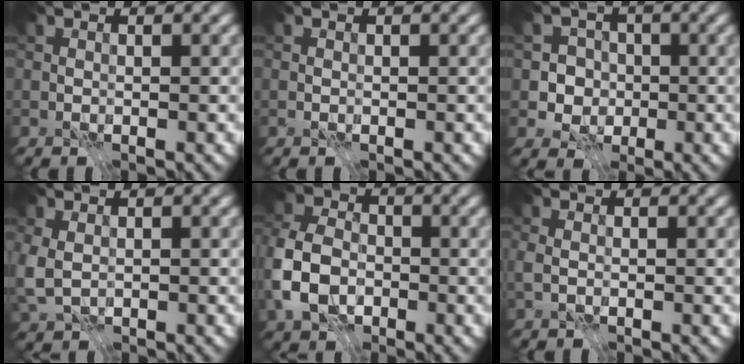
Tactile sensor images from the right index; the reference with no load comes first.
{"total": 0.0}
{"total": 3.5, "force": [-0.7, 3.3, 1.0], "torque": [0.003, 0.005, -0.030]}
{"total": 3.7, "force": [-0.2, 2.7, 2.5], "torque": [-0.073, -0.009, -0.002]}
{"total": 7.4, "force": [-2.5, 5.4, 4.4], "torque": [-0.105, 0.001, -0.067]}
{"total": 1.3, "force": [-0.2, 0.8, 0.9], "torque": [-0.023, 0.001, -0.006]}